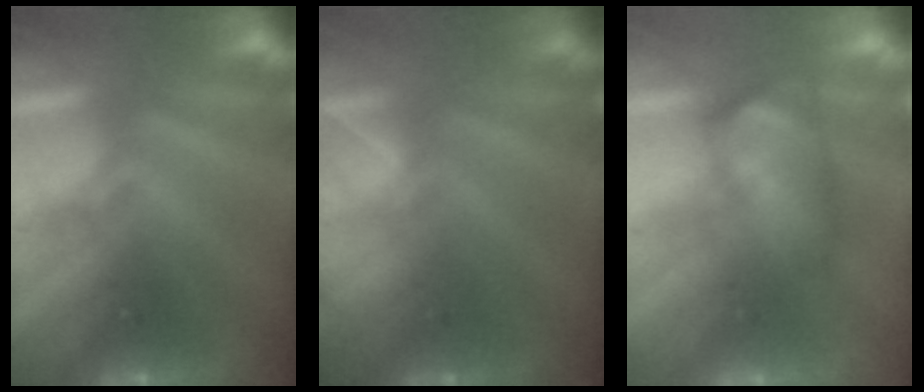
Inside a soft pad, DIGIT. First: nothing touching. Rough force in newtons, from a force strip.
{"total": 1.3}
{"total": 4.5}